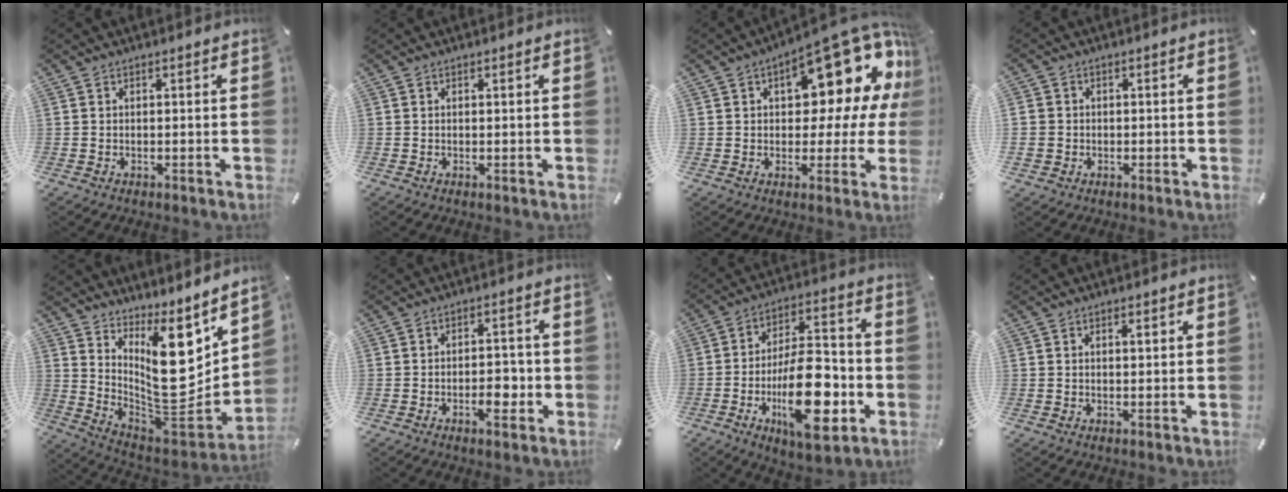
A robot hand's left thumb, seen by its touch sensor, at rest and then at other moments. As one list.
[{"total": 0.0}, {"total": 19.1, "force": [10.0, 9.1, 13.5], "torque": [-0.160, -0.081, 0.161]}, {"total": 3.8, "force": [-0.4, 3.7, 0.6], "torque": [-0.003, 0.005, -0.008]}, {"total": 18.9, "force": [6.5, 10.5, 14.2], "torque": [-0.206, -0.074, 0.118]}, {"total": 6.0, "force": [-1.8, 3.6, 4.5], "torque": [-0.065, 0.010, -0.031]}, {"total": 21.9, "force": [-6.5, 10.9, 17.8], "torque": [-0.281, 0.013, -0.099]}, {"total": 1.1, "force": [0.5, 0.5, 0.8], "torque": [-0.008, -0.002, 0.007]}]